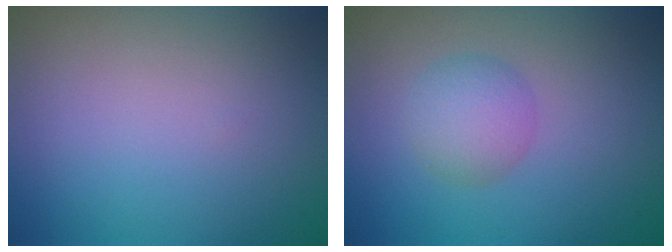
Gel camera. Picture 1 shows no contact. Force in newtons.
{"total": 2.9, "press": 2.9, "slide": 0.0}